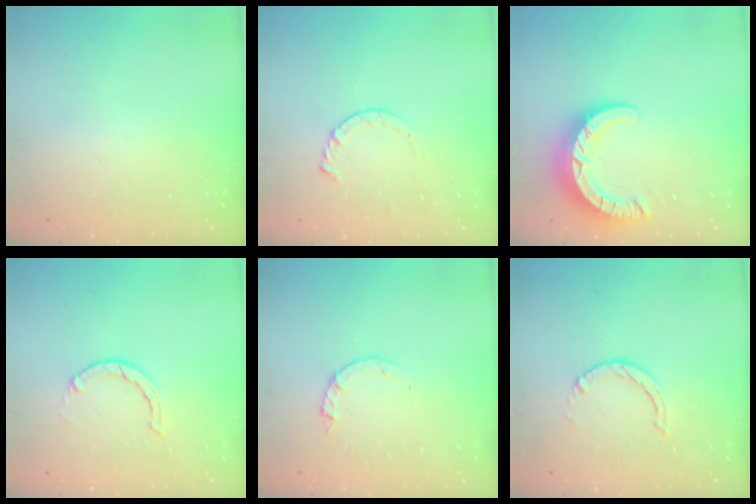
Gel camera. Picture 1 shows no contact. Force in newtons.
{"total": 4.4, "press": 4.4, "slide": 0.5}
{"total": 8.9, "press": 8.8, "slide": 1.1}
{"total": 2.1, "press": 2.1, "slide": 0.3}
{"total": 0.9, "press": 0.8, "slide": 0.2}
{"total": 0.6, "press": 0.6, "slide": 0.2}